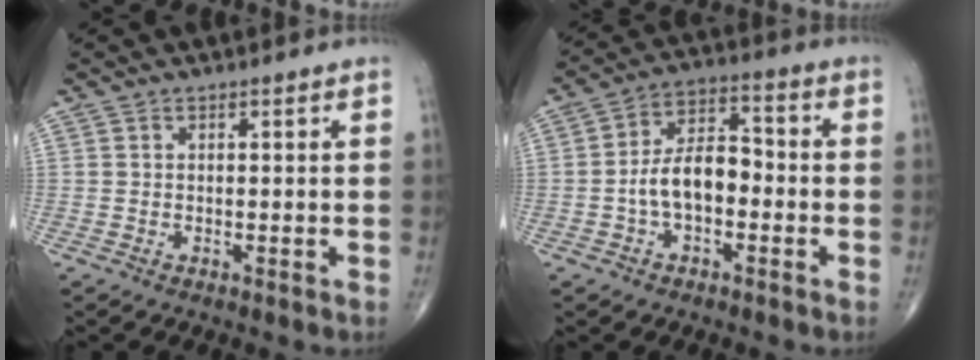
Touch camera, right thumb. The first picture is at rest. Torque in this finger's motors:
{"motor_torque": [1.25, 1.53, 1.28, -0.30, 0.08]}